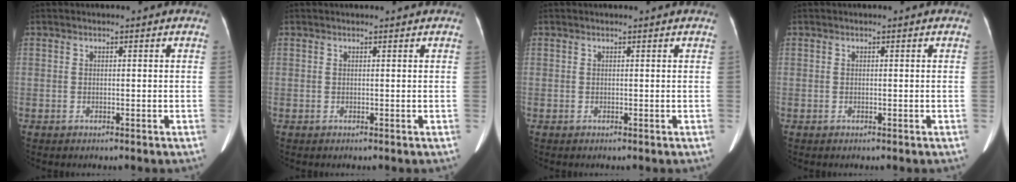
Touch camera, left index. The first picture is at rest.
{"total": 1.3, "force": [1.2, 0.2, 0.3], "torque": [-0.013, 0.011, 0.013]}
{"total": 1.1, "force": [1.0, 0.0, 0.3], "torque": [-0.015, 0.004, 0.010]}
{"total": 0.0}